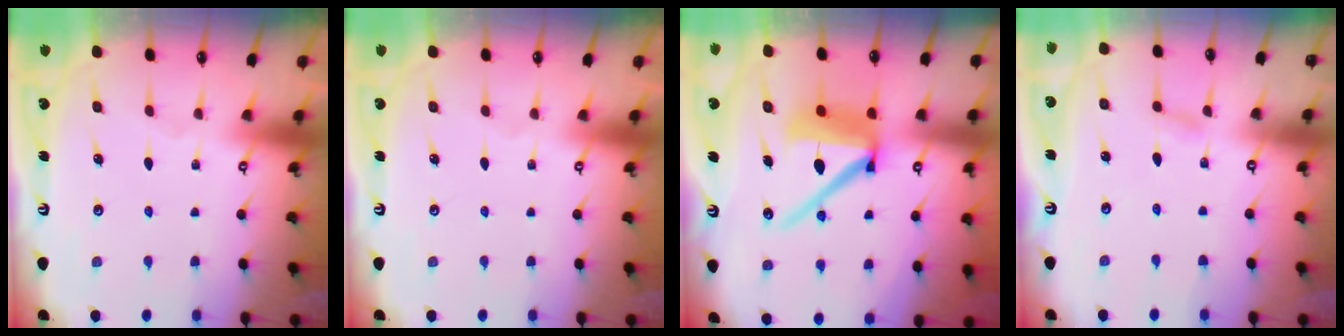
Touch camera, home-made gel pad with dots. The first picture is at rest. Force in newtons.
{"total": 0.0}
{"total": 13.2, "press": 13.1, "slide": 1.6}
{"total": 2.1, "press": 2.0, "slide": 0.2}